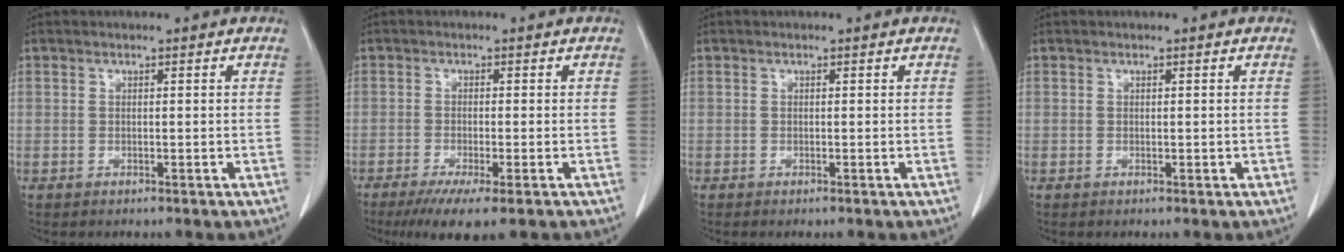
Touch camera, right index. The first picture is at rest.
{"total": 6.9, "force": [-4.5, 0.6, 5.1], "torque": [-0.079, -0.017, -0.069]}
{"total": 0.0}
{"total": 0.5, "force": [0.0, 0.4, 0.4], "torque": [-0.004, 0.000, 0.002]}